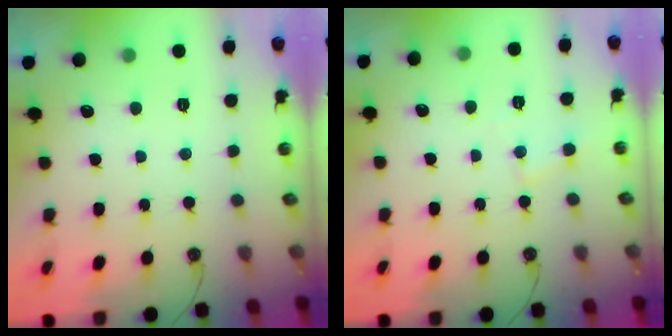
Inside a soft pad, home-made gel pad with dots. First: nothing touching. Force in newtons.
{"total": 4.0, "press": 3.9, "slide": 0.6}